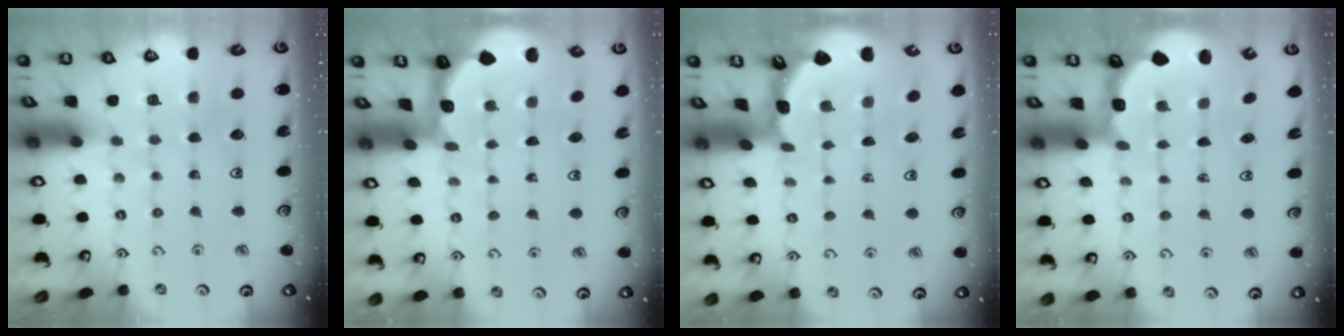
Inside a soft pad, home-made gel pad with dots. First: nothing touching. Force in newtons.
{"total": 1.6, "press": 1.6, "slide": 0.3}
{"total": 1.8, "press": 1.8, "slide": 0.2}
{"total": 2.9, "press": 1.8, "slide": 2.2}